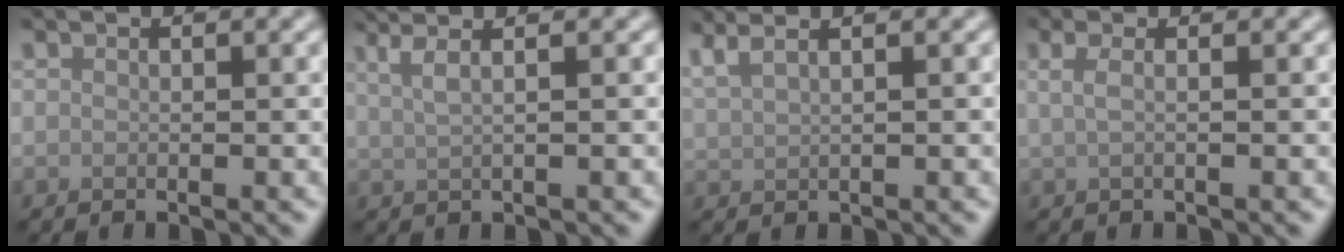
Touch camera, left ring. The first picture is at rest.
{"total": 4.4, "force": [2.6, 1.8, 3.1], "torque": [-0.044, 0.024, 0.018]}
{"total": 4.2, "force": [3.0, 1.6, 2.4], "torque": [-0.037, 0.030, 0.033]}
{"total": 2.0, "force": [0.6, 0.8, 1.7], "torque": [-0.031, -0.002, -0.001]}